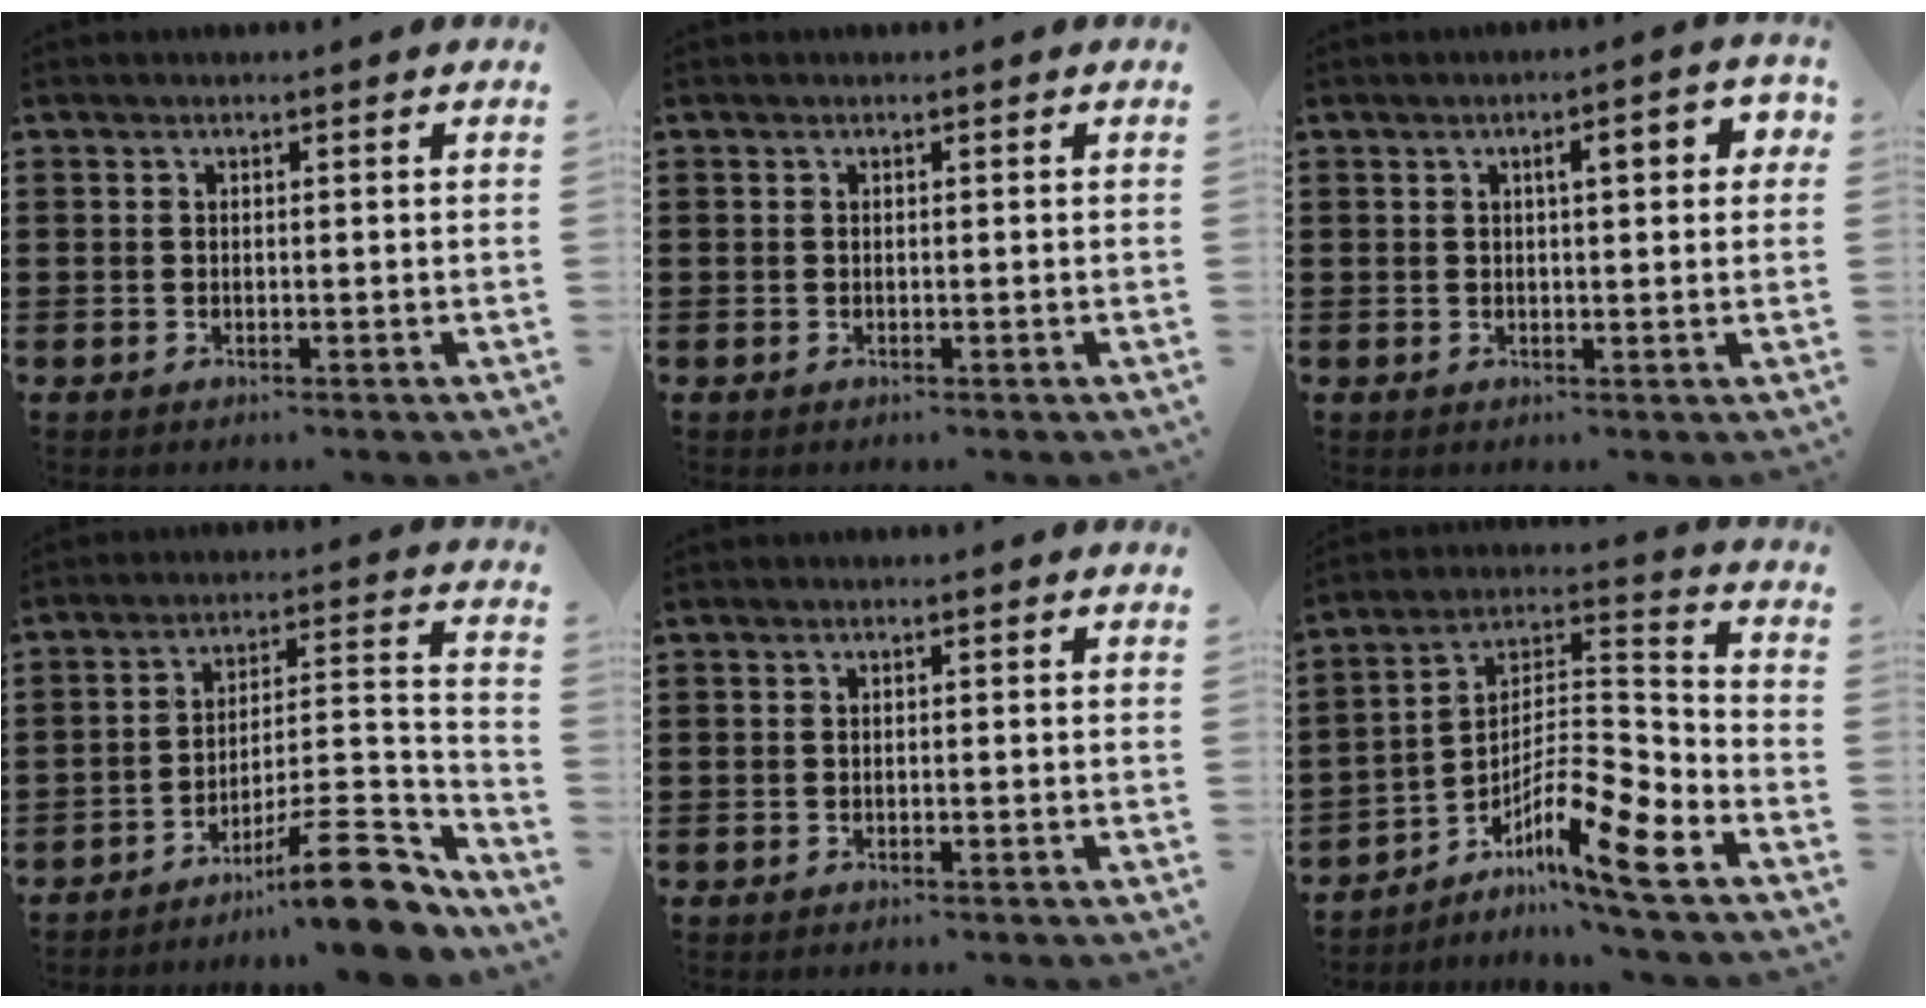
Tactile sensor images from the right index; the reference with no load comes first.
{"total": 0.0}
{"total": 3.9, "force": [1.0, 1.0, 3.6], "torque": [-0.054, 0.003, 0.009]}
{"total": 13.4, "force": [-9.7, 3.0, 8.8], "torque": [-0.103, 0.037, -0.169]}
{"total": 0.0}
{"total": 11.0, "force": [-7.0, 1.8, 8.4], "torque": [-0.164, -0.009, -0.141]}